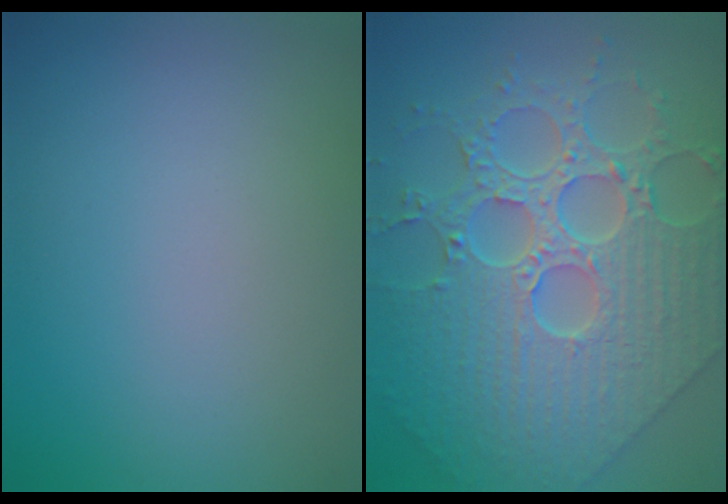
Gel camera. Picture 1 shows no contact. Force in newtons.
{"total": 9.4, "press": 7.0, "slide": 6.2}